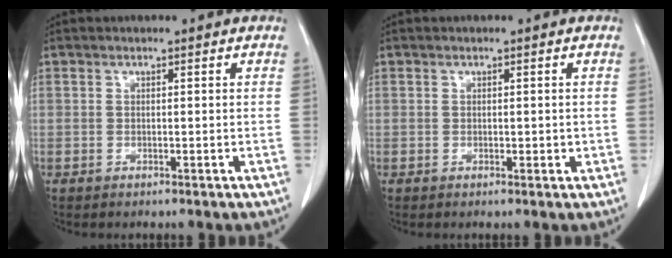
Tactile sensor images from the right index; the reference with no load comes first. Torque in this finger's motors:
{"motor_torque": [0.02, 0.07, 0.03, 0.02]}